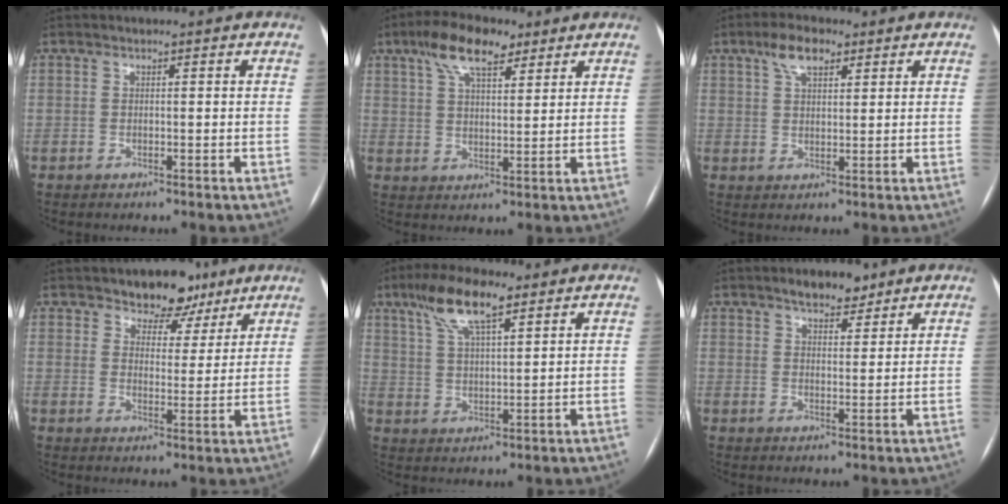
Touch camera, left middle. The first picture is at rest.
{"total": 9.0, "force": [5.7, 3.4, 6.1], "torque": [-0.119, 0.022, 0.102]}
{"total": 5.0, "force": [3.0, 2.1, 3.3], "torque": [-0.068, 0.015, 0.056]}
{"total": 7.0, "force": [5.3, 4.1, 2.1], "torque": [-0.016, 0.005, 0.079]}
{"total": 9.2, "force": [5.9, 2.1, 6.8], "torque": [-0.140, 0.018, 0.111]}
{"total": 4.7, "force": [3.7, 1.9, 2.2], "torque": [-0.035, 0.003, 0.059]}